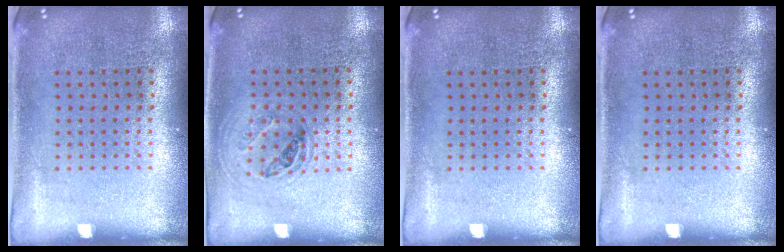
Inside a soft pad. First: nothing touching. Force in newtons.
{"total": 1.1, "press": 1.0, "slide": 0.5}
{"total": 0.0}
{"total": 0.0}